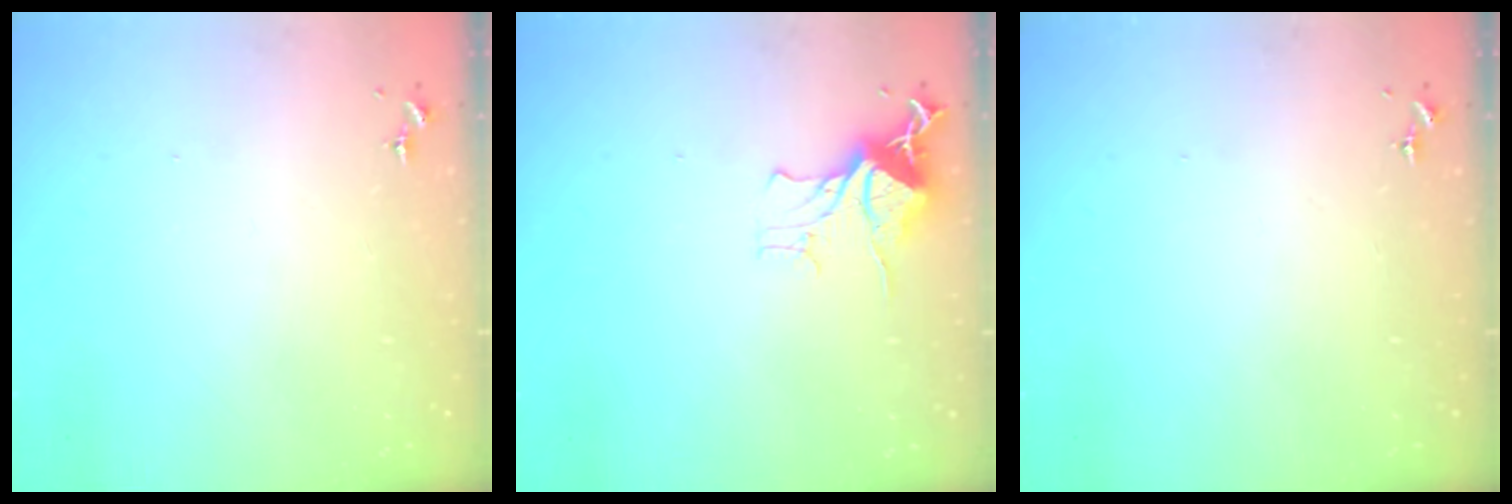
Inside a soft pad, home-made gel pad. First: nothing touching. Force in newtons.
{"total": 11.3, "press": 11.3, "slide": 0.9}
{"total": 0.0}